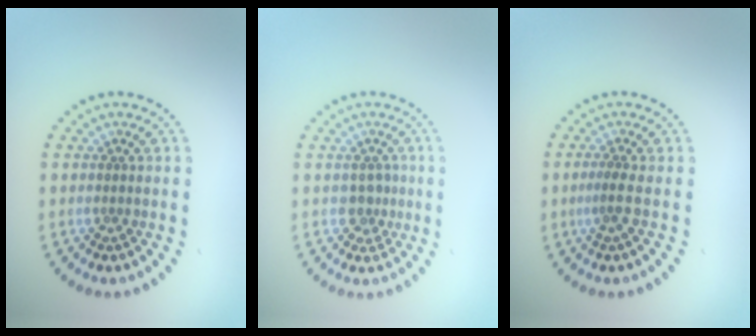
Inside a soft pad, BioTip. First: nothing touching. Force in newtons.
{"total": 1.5, "press": 1.3, "slide": 0.7}
{"total": 1.4, "press": 0.9, "slide": 1.1}